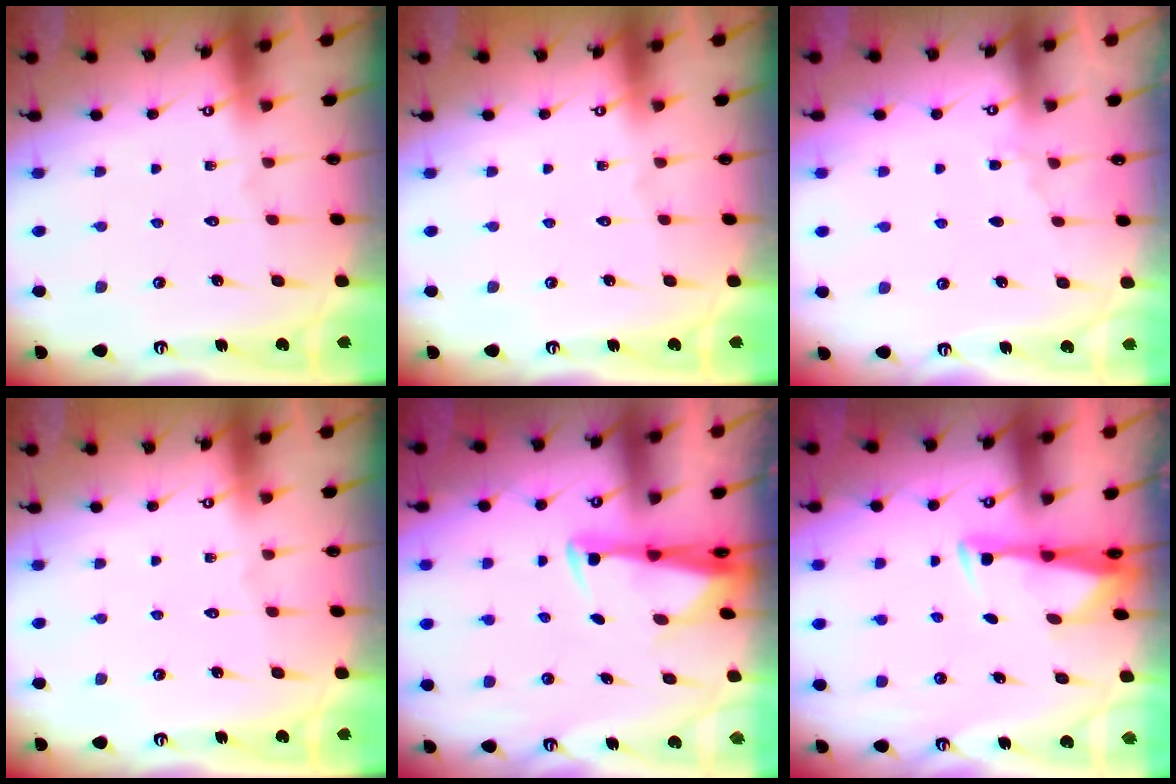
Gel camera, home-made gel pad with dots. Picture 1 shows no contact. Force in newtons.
{"total": 0.0}
{"total": 4.0, "press": 4.0, "slide": 0.5}
{"total": 0.0}
{"total": 2.9, "press": 2.7, "slide": 0.9}
{"total": 3.4, "press": 3.3, "slide": 1.0}